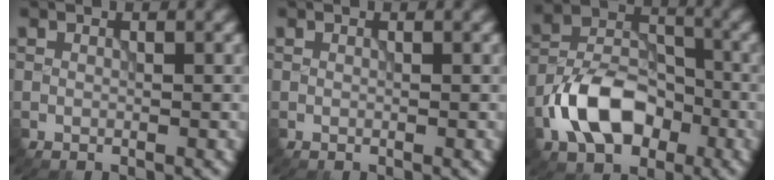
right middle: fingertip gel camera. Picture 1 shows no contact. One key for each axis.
{"total": 0.0}
{"total": 8.1, "fx": -3.5, "fy": 5.0, "fz": 5.3, "tx": -0.095, "ty": 0.007, "tz": -0.068}